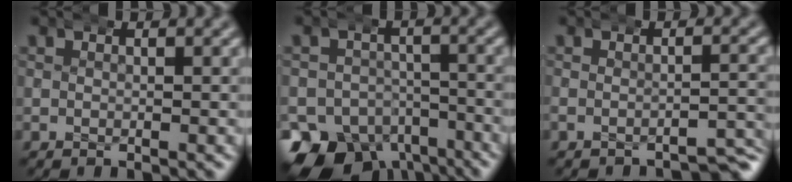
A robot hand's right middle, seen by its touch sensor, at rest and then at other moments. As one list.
[{"total": 14.6, "force": [-8.5, 10.5, 5.5], "torque": [-0.090, -0.063, -0.130]}, {"total": 3.1, "force": [-3.0, 0.1, 0.7], "torque": [-0.007, 0.001, -0.050]}]